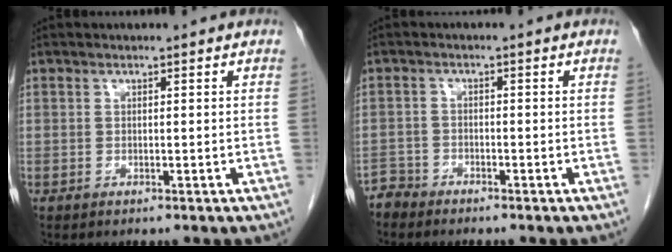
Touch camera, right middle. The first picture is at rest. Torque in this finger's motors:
{"motor_torque": [-0.06, -0.06, -0.09, -0.02]}